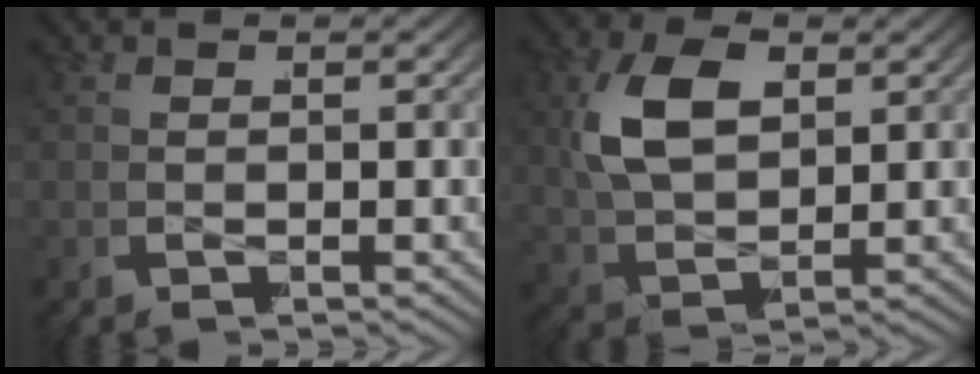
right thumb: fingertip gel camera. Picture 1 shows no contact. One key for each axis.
{"total": 7.7, "fx": 0.9, "fy": 5.5, "fz": 5.2, "tx": -0.126, "ty": -0.015, "tz": 0.024}